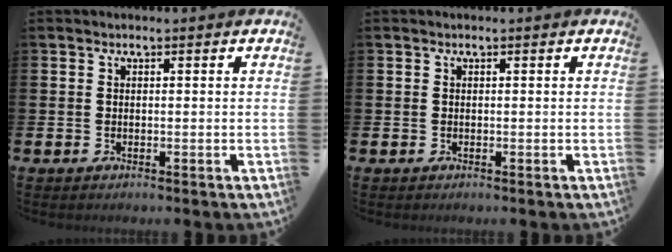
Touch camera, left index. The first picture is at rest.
{"total": 0.0}